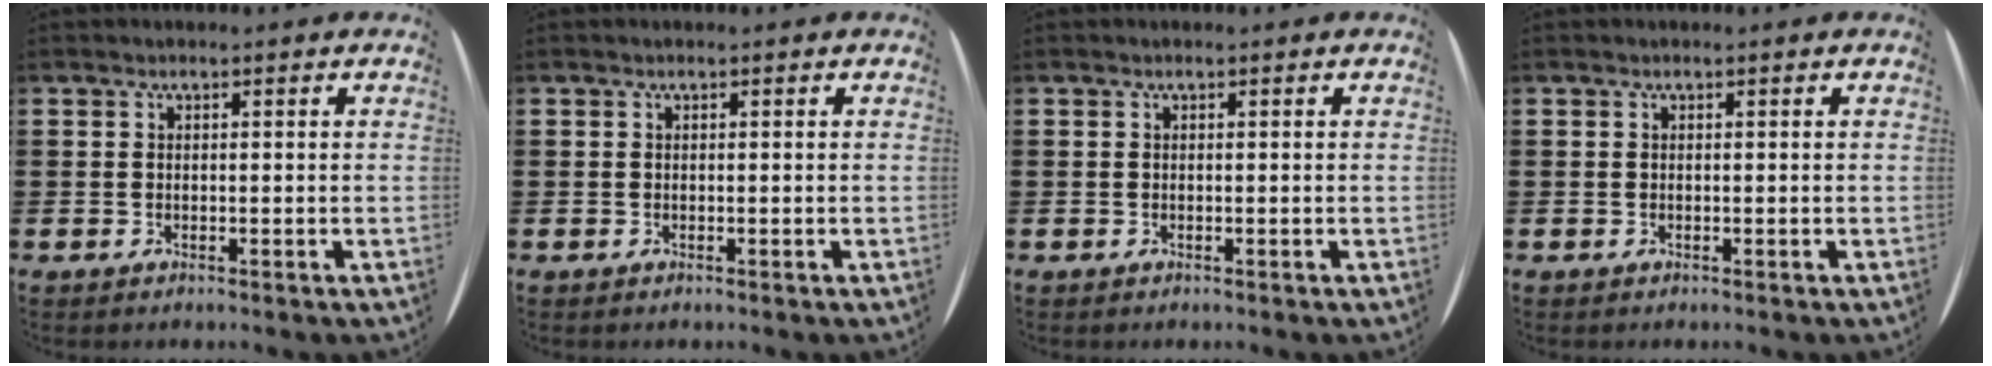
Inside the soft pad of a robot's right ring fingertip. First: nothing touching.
{"total": 0.0}
{"total": 0.0}
{"total": 0.0}